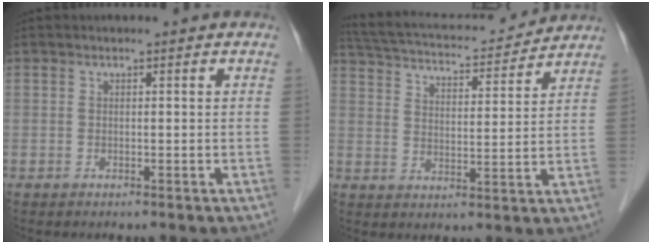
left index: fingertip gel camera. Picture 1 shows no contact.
{"total": 16.0, "force": [14.8, 3.0, 5.6], "torque": [-0.102, 0.031, 0.225]}